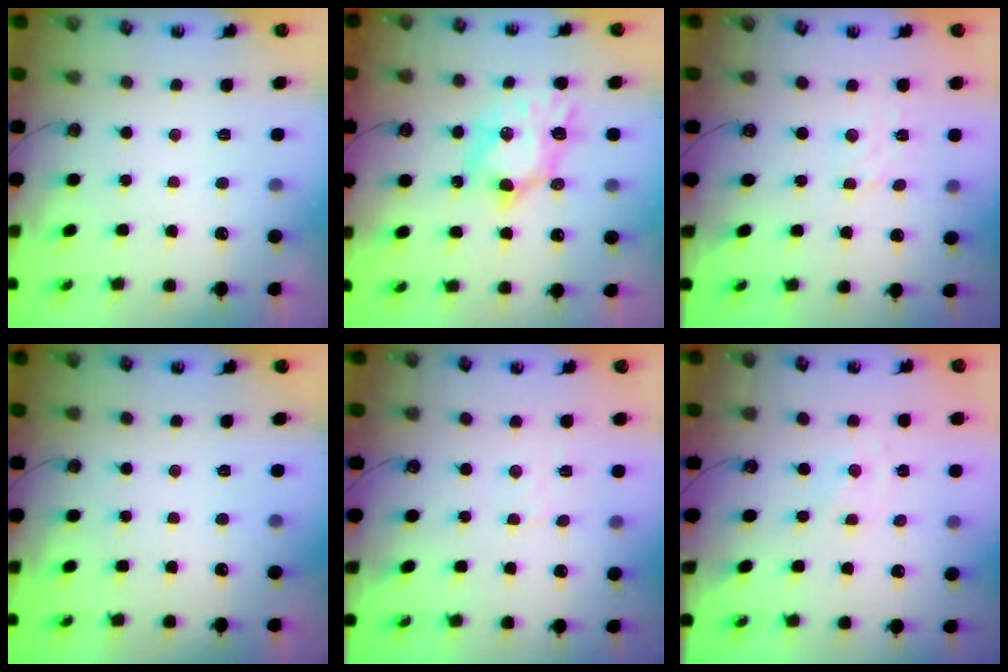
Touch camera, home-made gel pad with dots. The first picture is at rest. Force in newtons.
{"total": 9.8, "press": 9.8, "slide": 0.8}
{"total": 4.5, "press": 4.4, "slide": 0.6}
{"total": 0.0}
{"total": 3.0, "press": 3.0, "slide": 0.4}
{"total": 0.0}